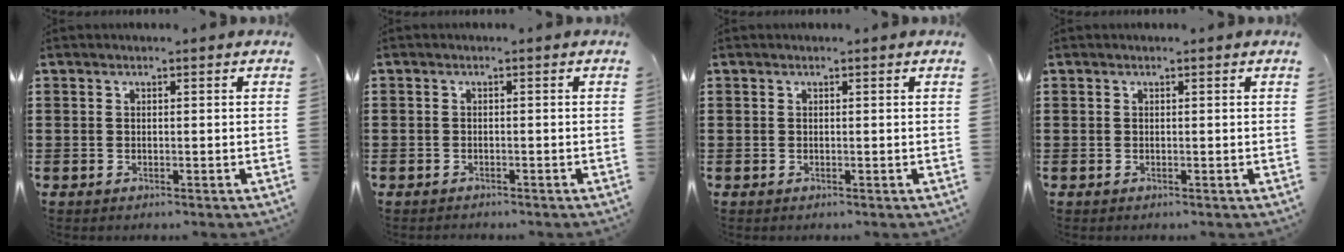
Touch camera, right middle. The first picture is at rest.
{"total": 0.8, "force": [-0.7, 0.4, -0.1], "torque": [0.000, 0.003, -0.016]}
{"total": 0.0}
{"total": 0.0}